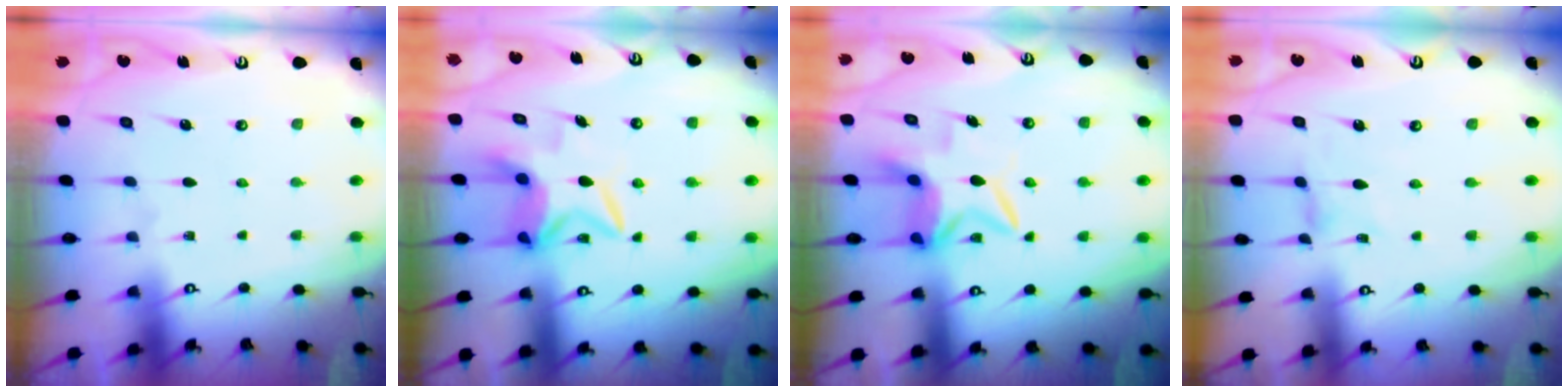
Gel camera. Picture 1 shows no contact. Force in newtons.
{"total": 7.0, "press": 7.0, "slide": 0.6}
{"total": 7.3, "press": 7.2, "slide": 0.5}
{"total": 0.0}